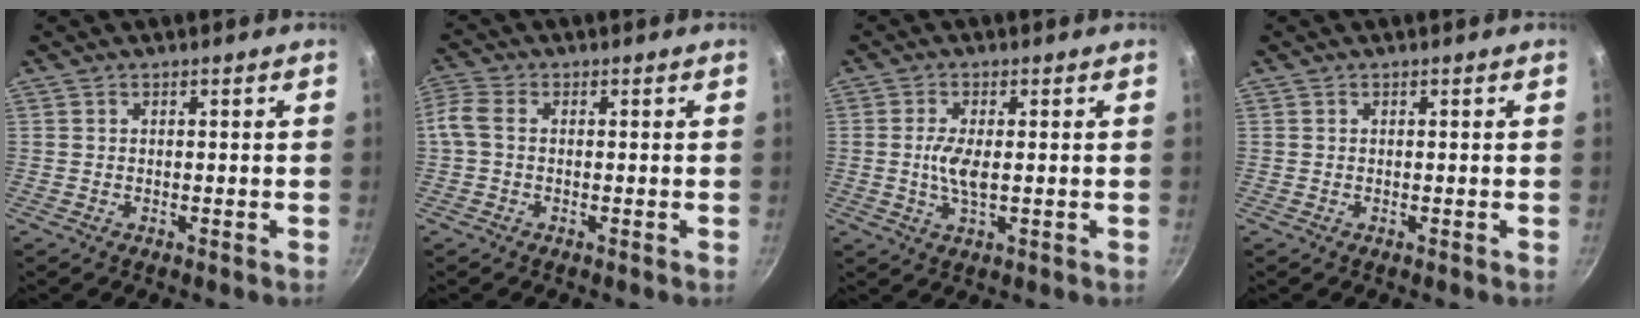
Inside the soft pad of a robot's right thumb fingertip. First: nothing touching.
{"total": 4.1, "force": [-0.1, 2.7, 3.1], "torque": [-0.076, 0.013, -0.015]}
{"total": 4.7, "force": [0.1, 1.7, 4.4], "torque": [-0.096, -0.004, 0.000]}
{"total": 0.0}